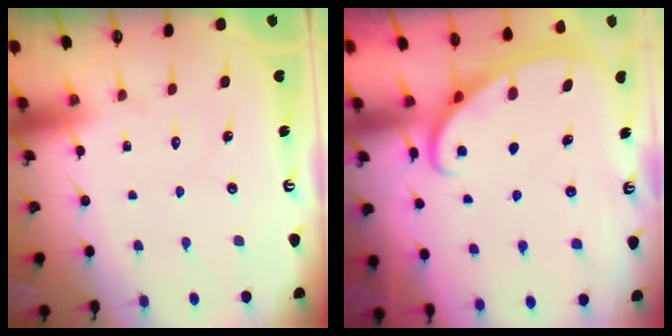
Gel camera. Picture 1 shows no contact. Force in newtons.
{"total": 2.9, "press": 2.8, "slide": 0.4}